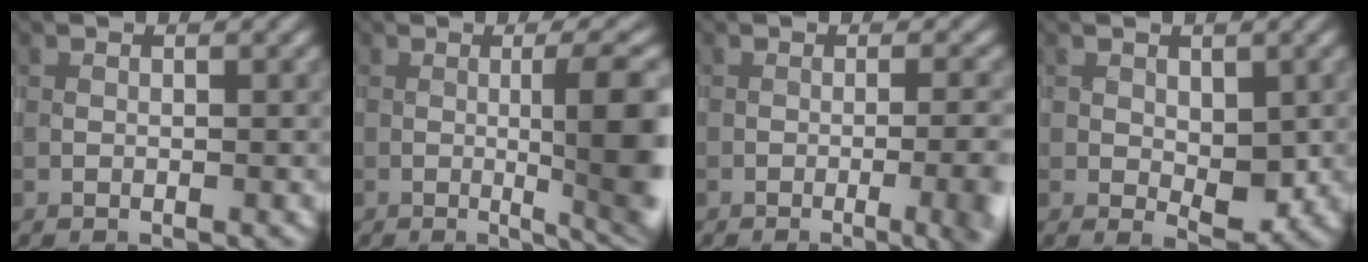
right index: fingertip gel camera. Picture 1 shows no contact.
{"total": 7.6, "force": [-0.7, 1.5, 7.4], "torque": [-0.098, 0.001, -0.008]}
{"total": 8.2, "force": [-3.5, 3.4, 6.7], "torque": [-0.056, -0.003, -0.027]}
{"total": 3.3, "force": [0.1, 2.1, 2.6], "torque": [-0.035, -0.008, 0.006]}